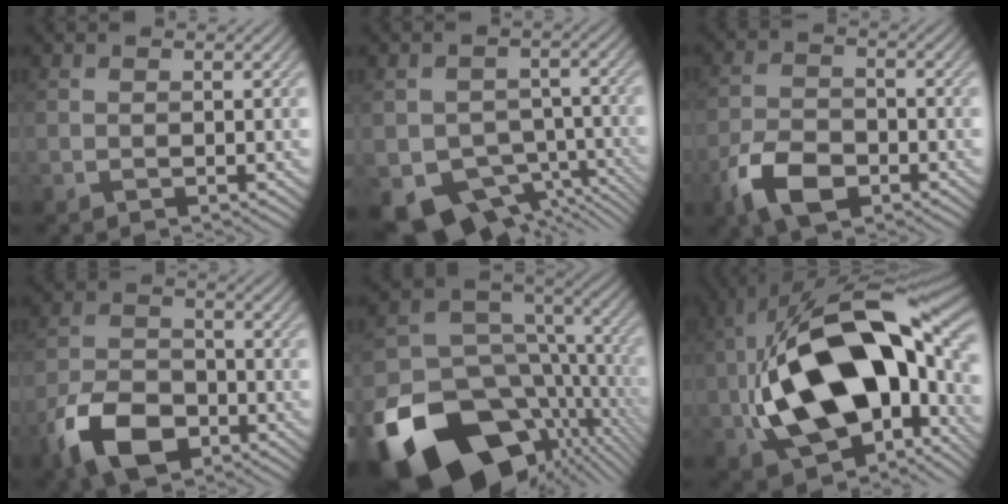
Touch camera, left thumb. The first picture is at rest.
{"total": 10.5, "force": [-6.1, 7.3, 4.5], "torque": [-0.075, -0.030, -0.087]}
{"total": 7.0, "force": [-4.1, 3.7, 4.3], "torque": [-0.092, -0.009, -0.085]}
{"total": 9.3, "force": [-5.4, 5.3, 5.5], "torque": [-0.123, -0.015, -0.109]}
{"total": 21.2, "force": [-10.1, 14.4, 11.9], "torque": [-0.236, -0.024, -0.127]}
{"total": 22.1, "force": [-1.7, 13.0, 17.8], "torque": [-0.364, -0.025, -0.018]}